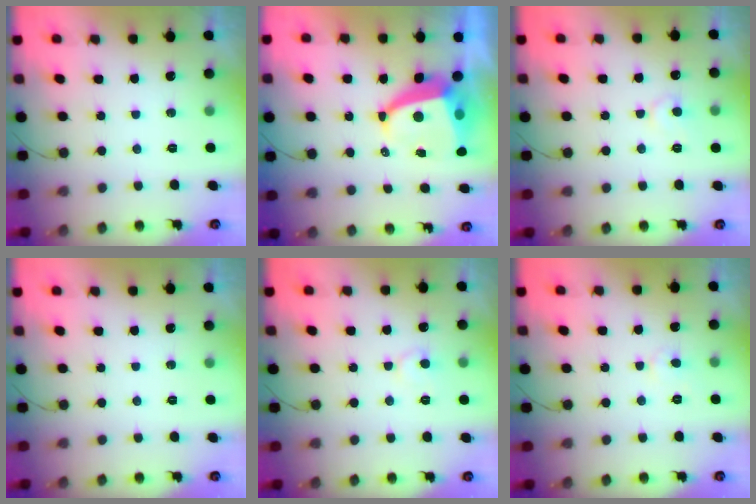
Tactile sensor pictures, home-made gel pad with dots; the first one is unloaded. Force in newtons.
{"total": 8.4, "press": 8.3, "slide": 1.1}
{"total": 6.5, "press": 6.5, "slide": 0.3}
{"total": 0.0}
{"total": 6.5, "press": 6.5, "slide": 0.4}
{"total": 2.9, "press": 2.9, "slide": 0.2}